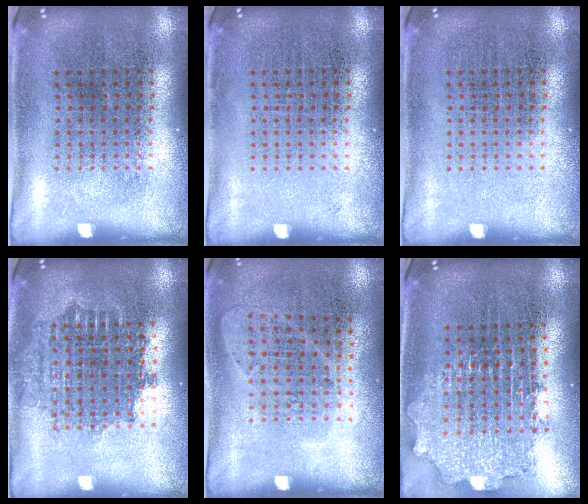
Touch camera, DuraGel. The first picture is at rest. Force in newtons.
{"total": 0.0}
{"total": 0.0}
{"total": 1.6, "press": 1.3, "slide": 1.0}
{"total": 1.0, "press": 0.9, "slide": 0.4}
{"total": 2.1, "press": 1.6, "slide": 1.3}